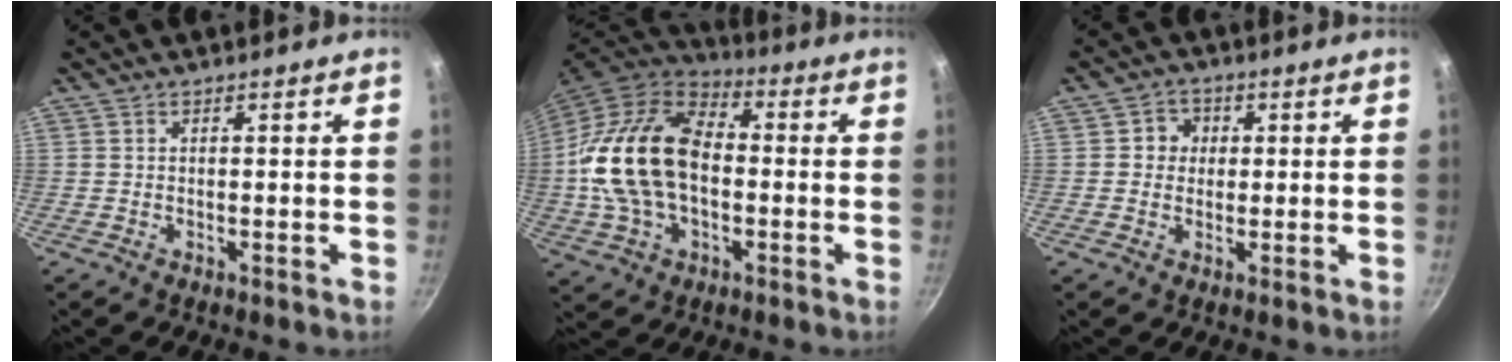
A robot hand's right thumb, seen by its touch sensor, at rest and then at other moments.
{"total": 21.9, "force": [-1.0, 14.5, 16.3], "torque": [-0.299, 0.038, -0.023]}
{"total": 3.9, "force": [0.4, 3.6, 1.2], "torque": [0.011, 0.004, -0.001]}